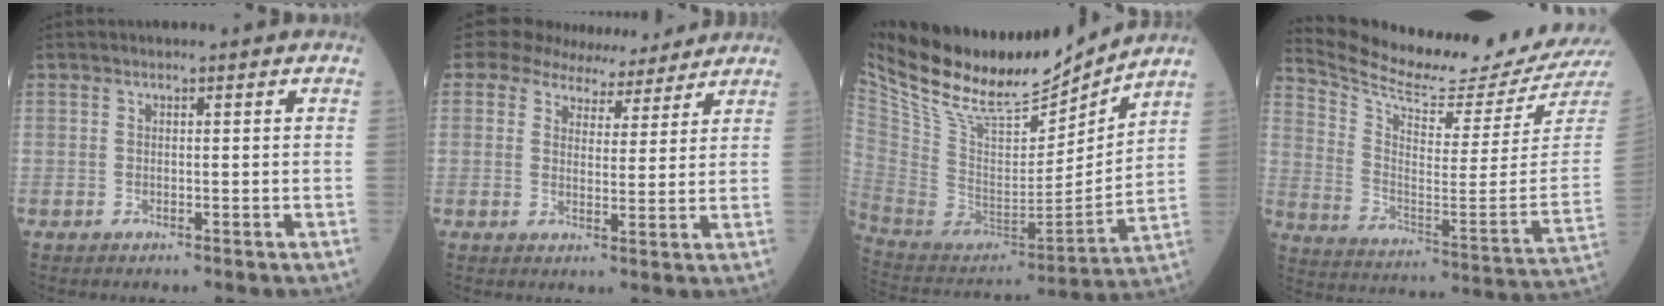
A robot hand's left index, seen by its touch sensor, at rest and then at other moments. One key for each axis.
{"total": 7.9, "fx": 7.2, "fy": 3.4, "fz": 0.5, "tx": -0.001, "ty": 0.011, "tz": 0.091}
{"total": 24.9, "fx": 21.5, "fy": 5.2, "fz": 11.5, "tx": -0.222, "ty": -0.007, "tz": 0.369}
{"total": 19.9, "fx": 19.2, "fy": -1.0, "fz": 5.1, "tx": -0.123, "ty": -0.117, "tz": 0.283}